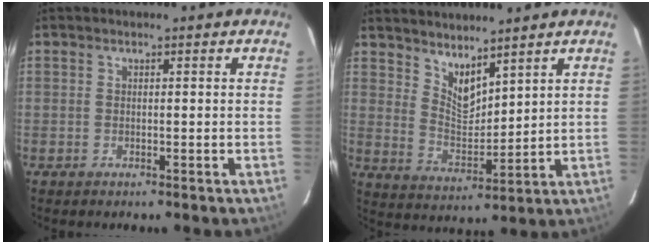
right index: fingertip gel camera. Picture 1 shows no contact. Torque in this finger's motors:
{"motor_torque": [-0.08, 0.19, -0.02, 0.00]}